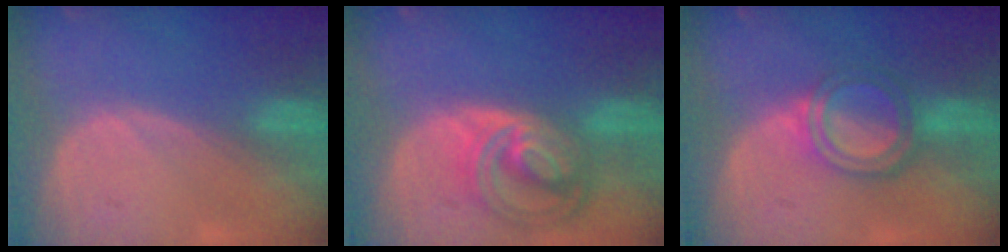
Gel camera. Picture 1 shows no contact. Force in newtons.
{"total": 8.7, "press": 7.5, "slide": 4.3}
{"total": 6.0, "press": 5.5, "slide": 2.4}